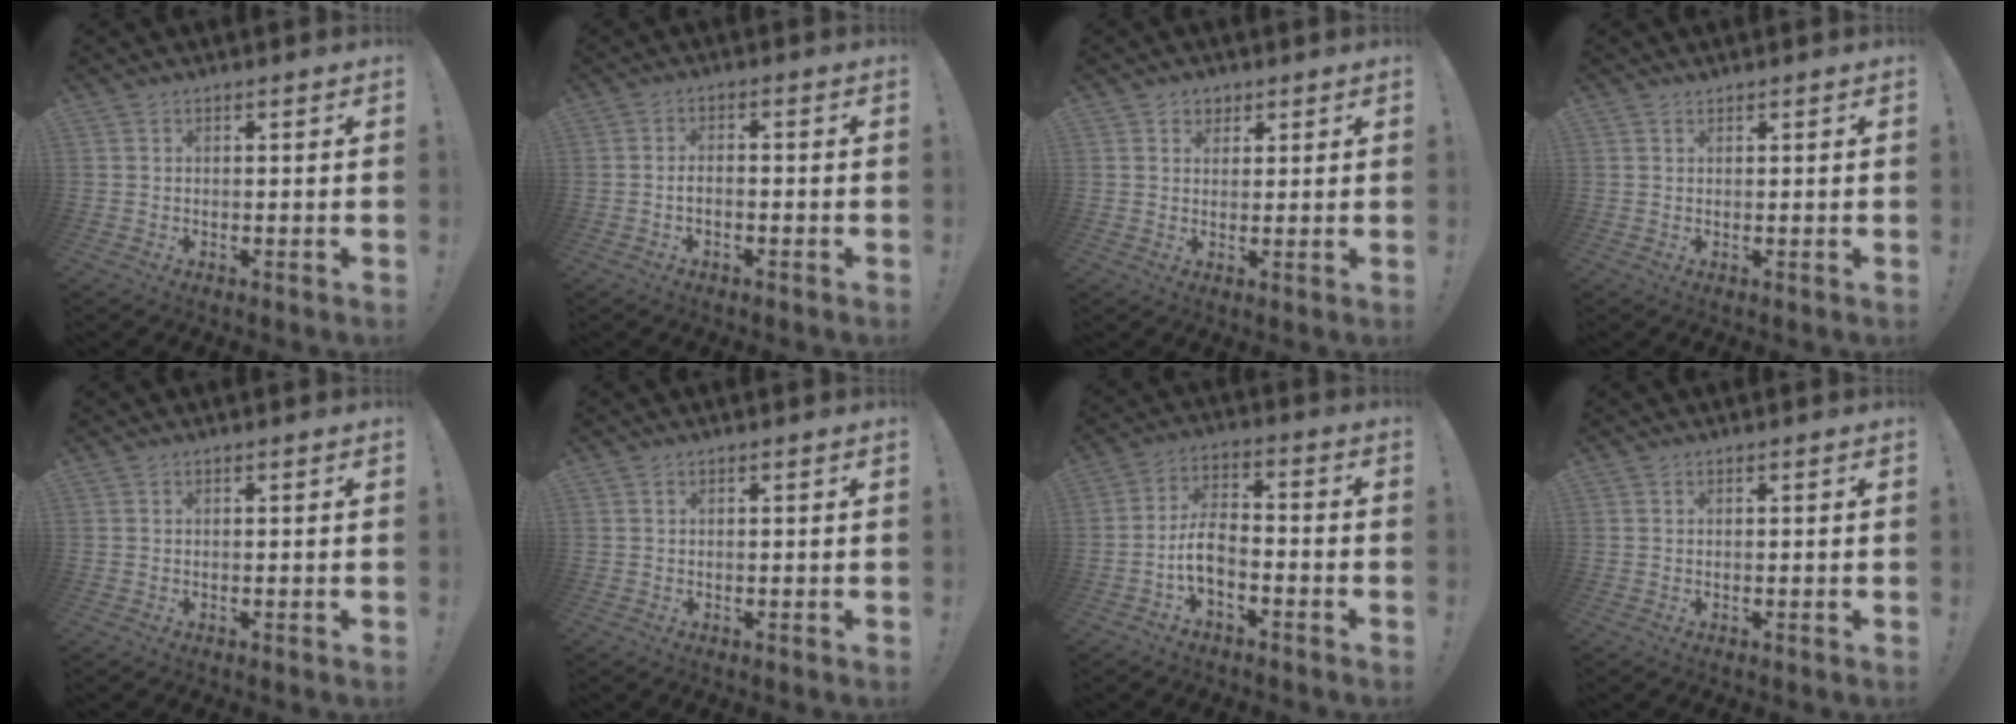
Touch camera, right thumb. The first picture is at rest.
{"total": 2.5, "force": [-1.4, 0.7, 1.9], "torque": [-0.047, 0.006, -0.027]}
{"total": 3.3, "force": [1.8, 2.7, 0.4], "torque": [0.007, -0.012, 0.029]}
{"total": 0.9, "force": [0.8, 0.4, 0.1], "torque": [0.003, -0.003, 0.014]}
{"total": 0.0}
{"total": 0.0}
{"total": 8.1, "force": [-4.1, 4.1, 5.7], "torque": [-0.122, 0.014, -0.073]}
{"total": 0.0}